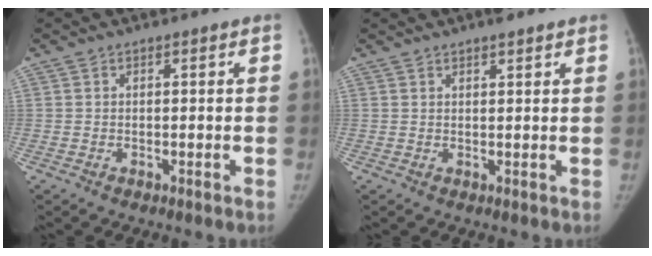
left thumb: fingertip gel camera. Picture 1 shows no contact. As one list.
[{"total": 2.4, "force": [1.9, 0.6, 1.3], "torque": [-0.014, -0.004, 0.025]}]